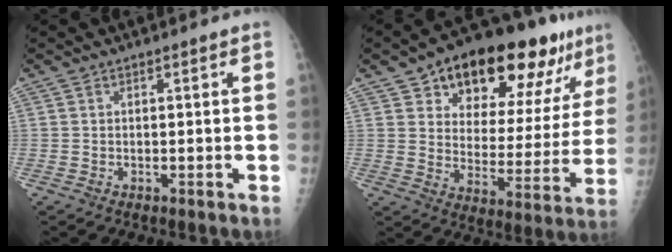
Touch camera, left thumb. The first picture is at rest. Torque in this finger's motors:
{"motor_torque": [0.51, 0.58, -0.04, -0.43, 0.28]}